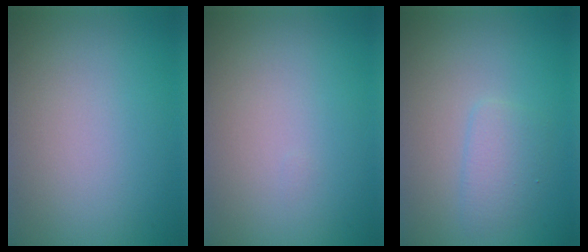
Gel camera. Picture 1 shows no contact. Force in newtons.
{"total": 0.0}
{"total": 1.9, "press": 1.9, "slide": 0.2}